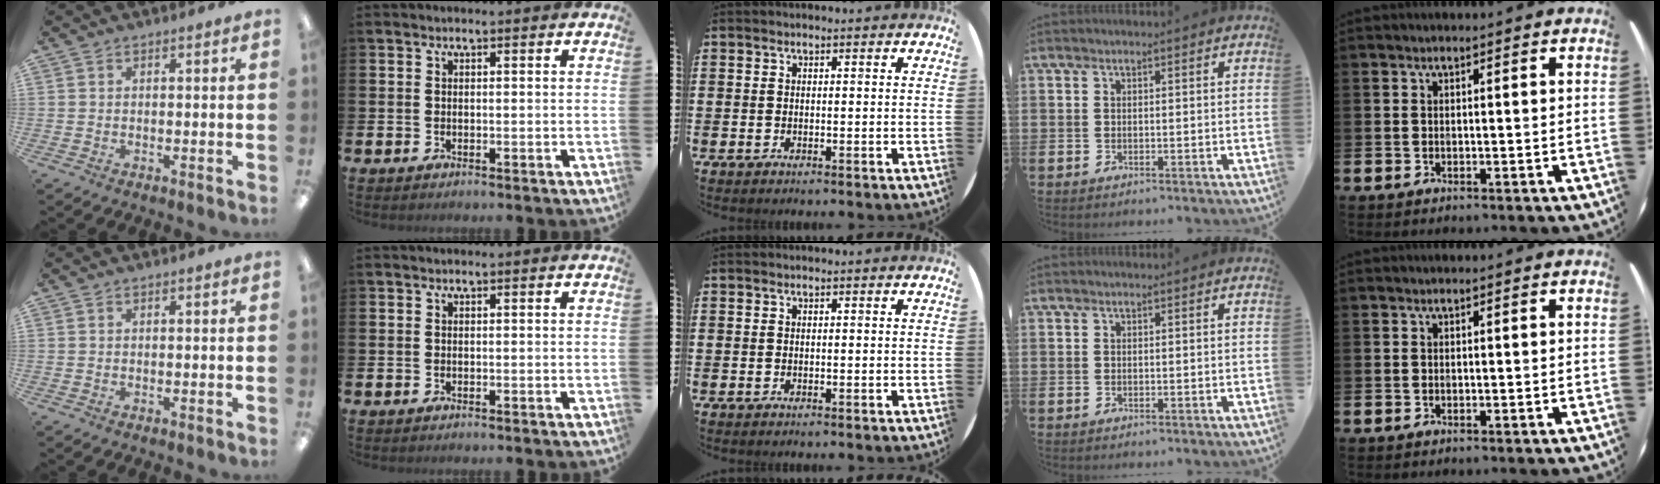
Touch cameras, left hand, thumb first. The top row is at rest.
{}